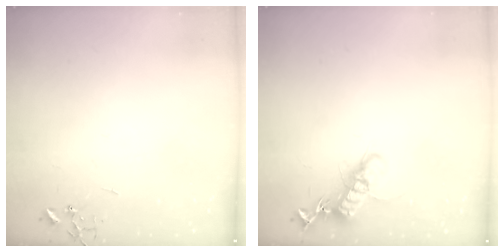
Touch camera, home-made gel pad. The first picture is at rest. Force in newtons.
{"total": 13.8, "press": 13.7, "slide": 1.3}